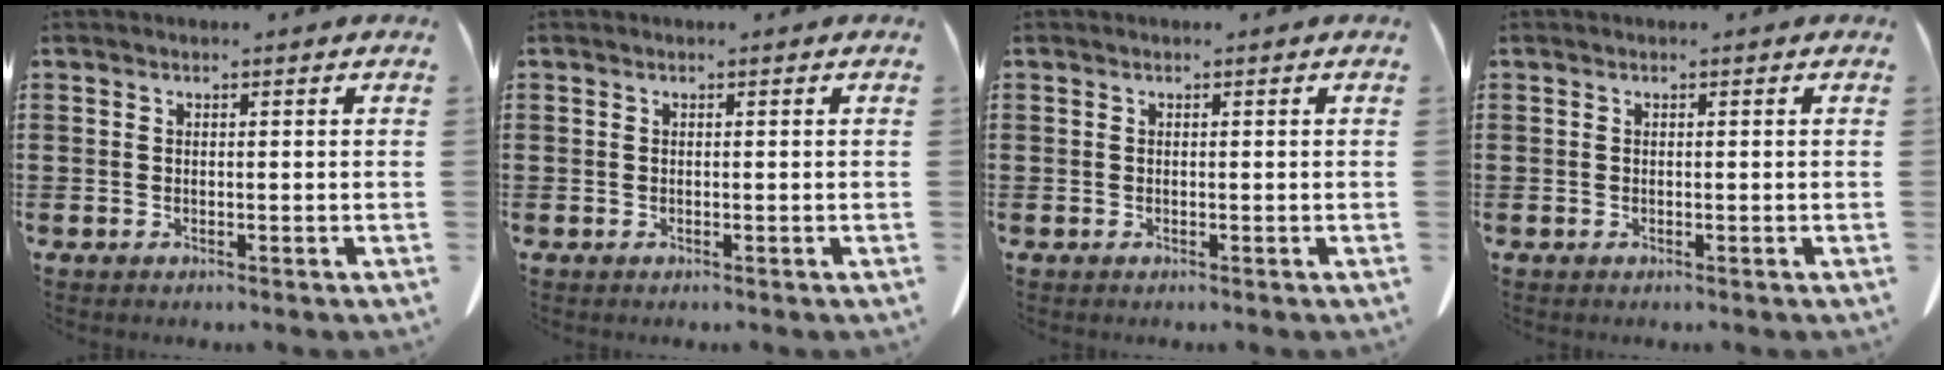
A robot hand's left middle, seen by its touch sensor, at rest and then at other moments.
{"total": 0.0}
{"total": 0.0}
{"total": 0.0}